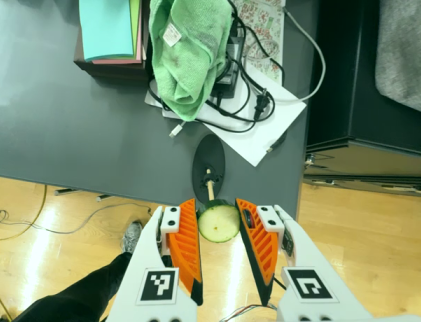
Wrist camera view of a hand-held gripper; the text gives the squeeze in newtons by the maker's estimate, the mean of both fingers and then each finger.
{"total": 6.6, "left": 7.2, "right": 6.1}